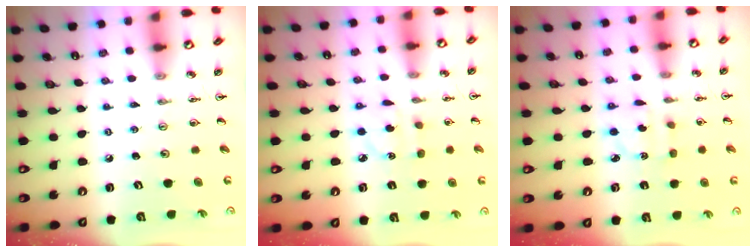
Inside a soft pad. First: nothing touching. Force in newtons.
{"total": 3.8, "press": 3.7, "slide": 0.8}
{"total": 2.7, "press": 2.7, "slide": 0.2}